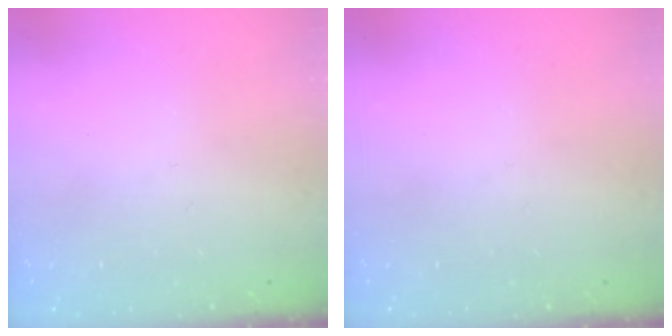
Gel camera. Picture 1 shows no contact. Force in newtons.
{"total": 0.0}